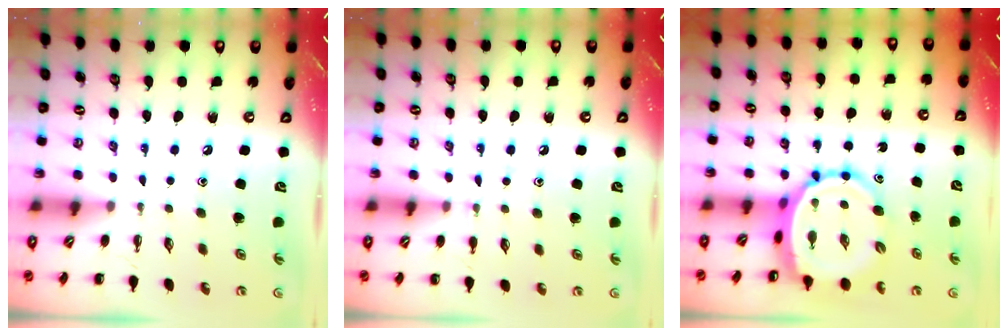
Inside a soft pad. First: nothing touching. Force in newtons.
{"total": 6.9, "press": 6.6, "slide": 2.0}
{"total": 10.8, "press": 10.2, "slide": 3.4}